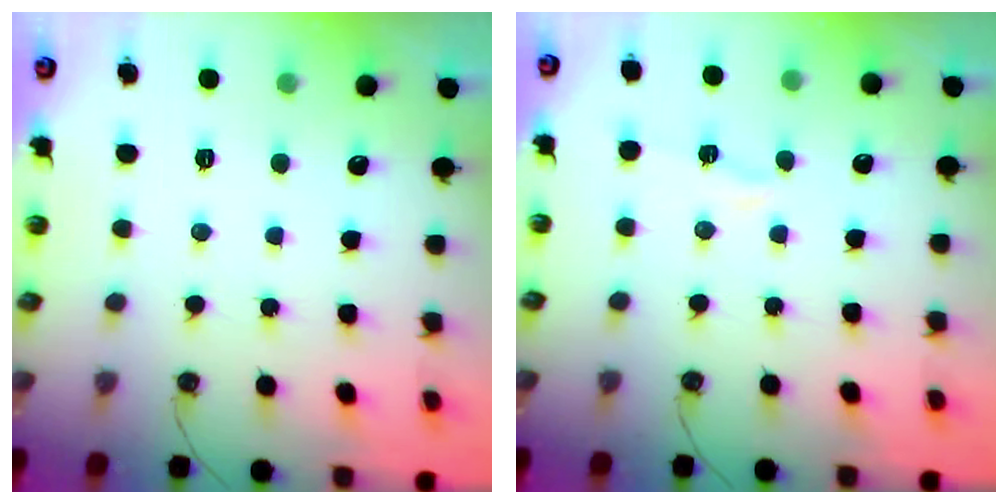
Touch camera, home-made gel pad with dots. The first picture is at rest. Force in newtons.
{"total": 5.2, "press": 4.7, "slide": 2.3}